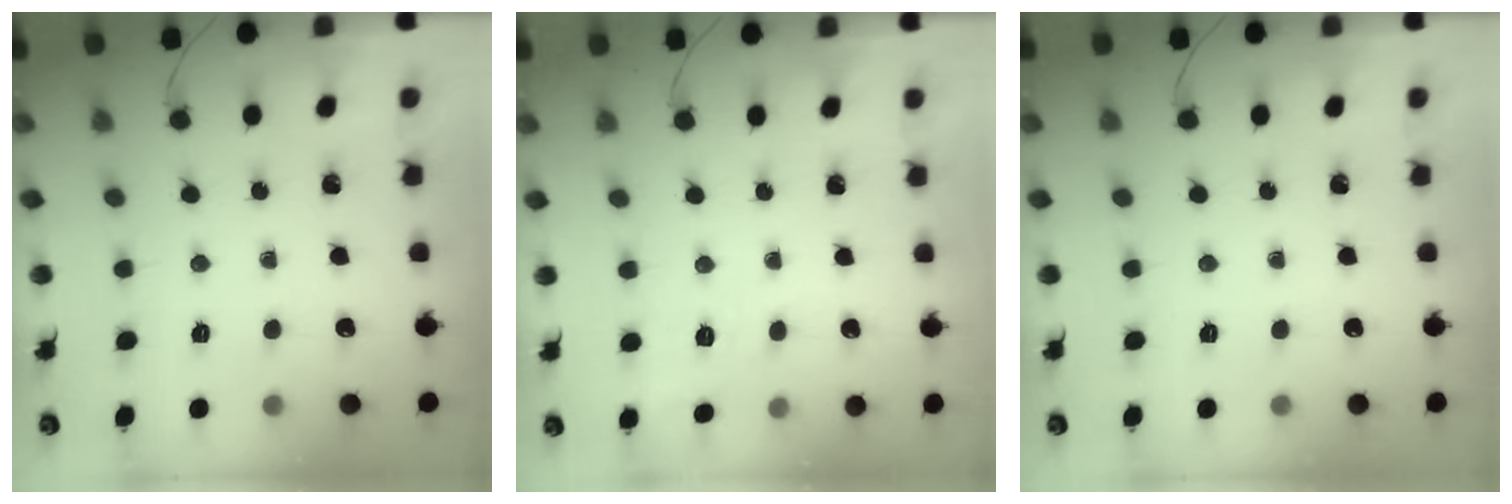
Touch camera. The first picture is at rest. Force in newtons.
{"total": 8.9, "press": 8.7, "slide": 2.0}
{"total": 0.0}